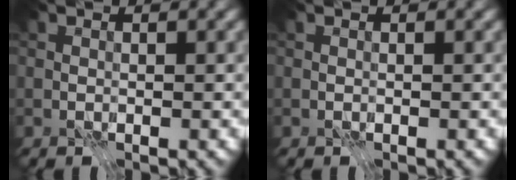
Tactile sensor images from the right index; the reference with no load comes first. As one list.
[{"total": 0.0}]